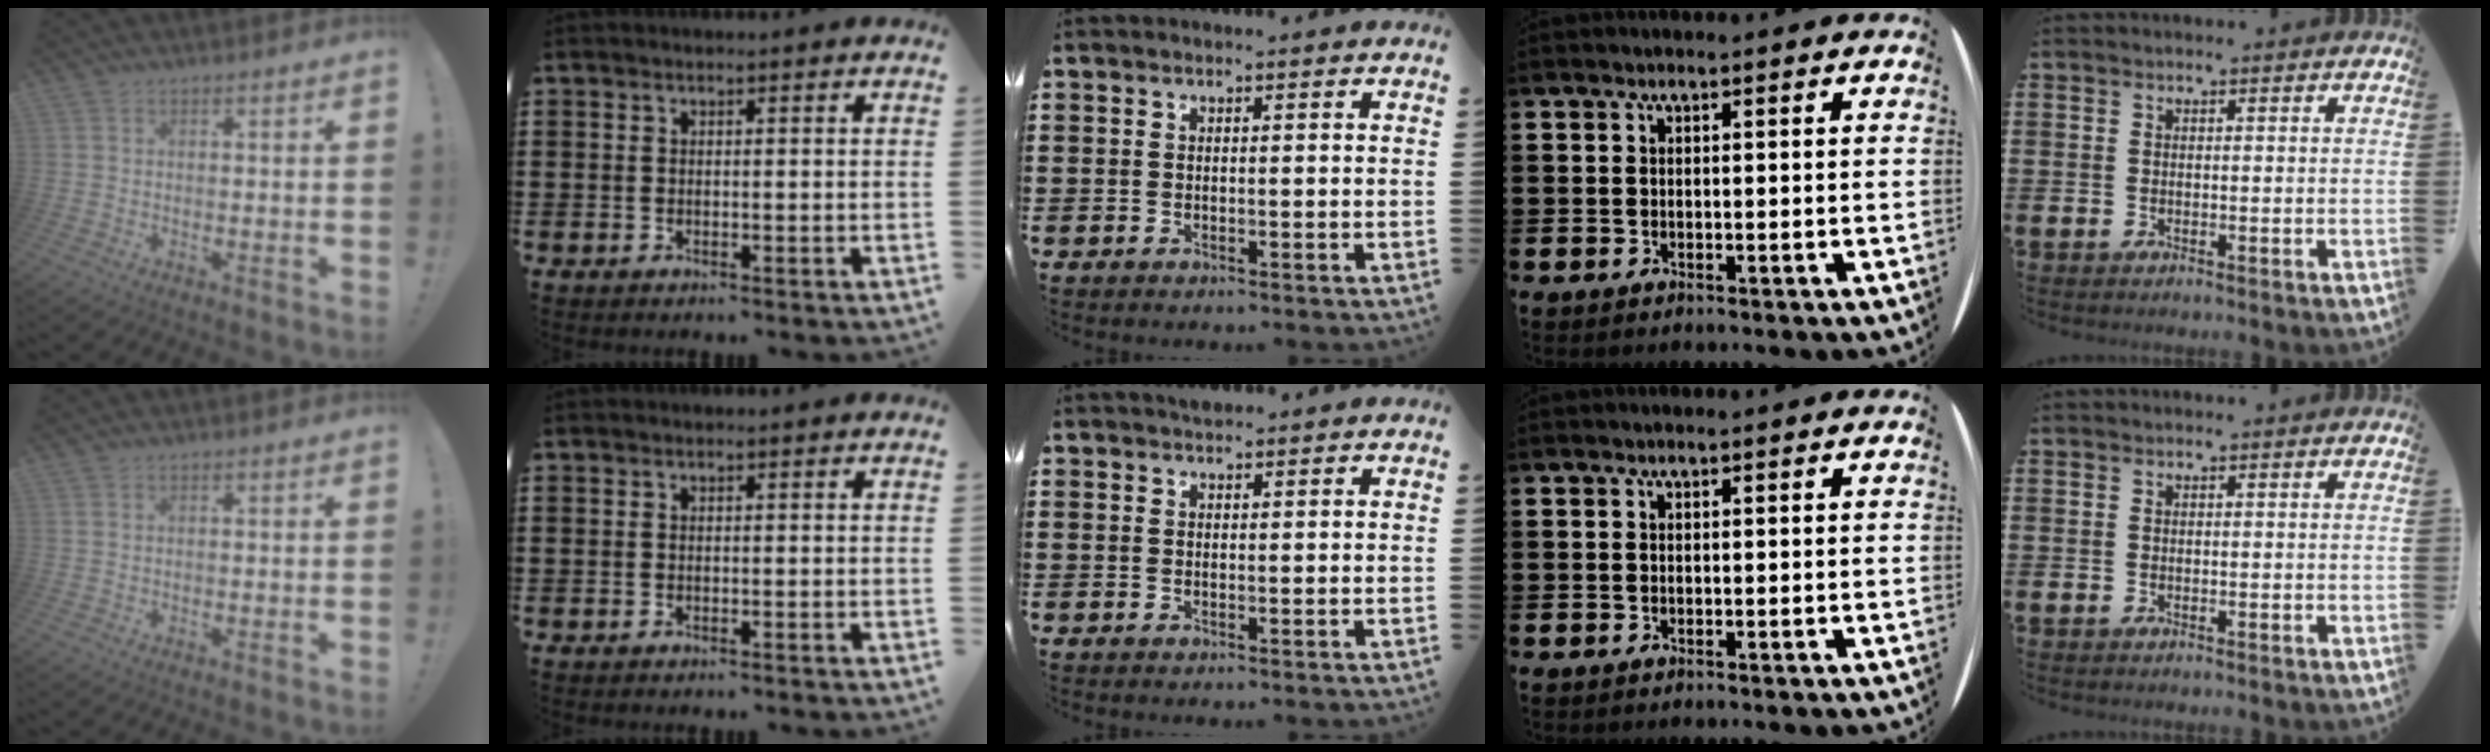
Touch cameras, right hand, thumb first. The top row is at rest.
{"middle": {"total": 1.1, "force": [1.0, 0.4, 0.1], "torque": [-0.003, 0.003, 0.019]}}